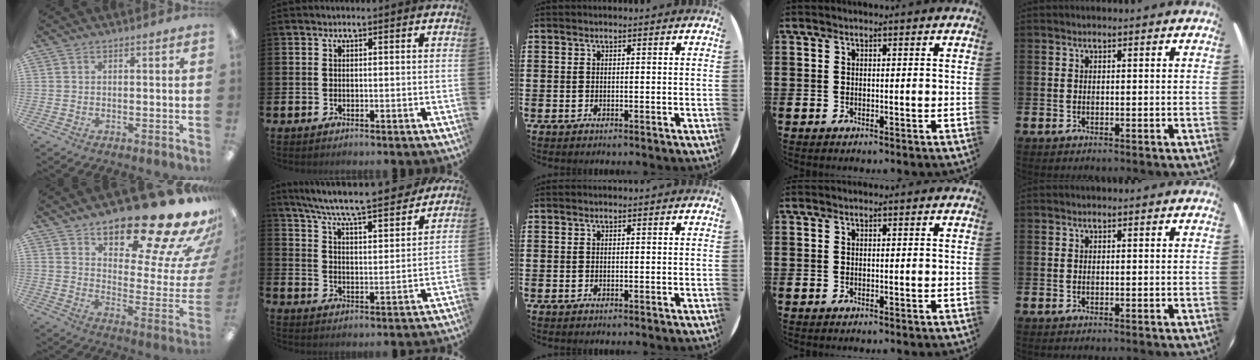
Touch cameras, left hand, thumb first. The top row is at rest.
{"thumb": {"total": 24.4, "force": [19.3, 7.1, 13.3], "torque": [-0.172, -0.143, 0.308]}, "index": {"total": 8.2, "force": [7.7, 0.3, 2.7], "torque": [-0.079, -0.058, 0.132]}}